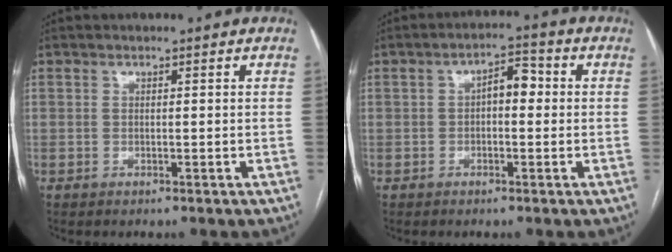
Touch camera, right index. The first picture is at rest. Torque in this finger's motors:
{"motor_torque": [0.66, -0.03, 0.08, 0.06]}